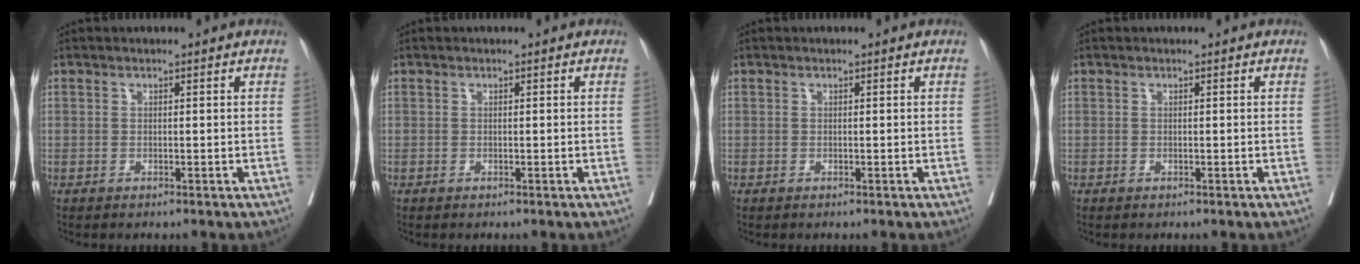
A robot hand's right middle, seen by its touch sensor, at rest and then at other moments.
{"total": 0.0}
{"total": 0.0}
{"total": 0.0}